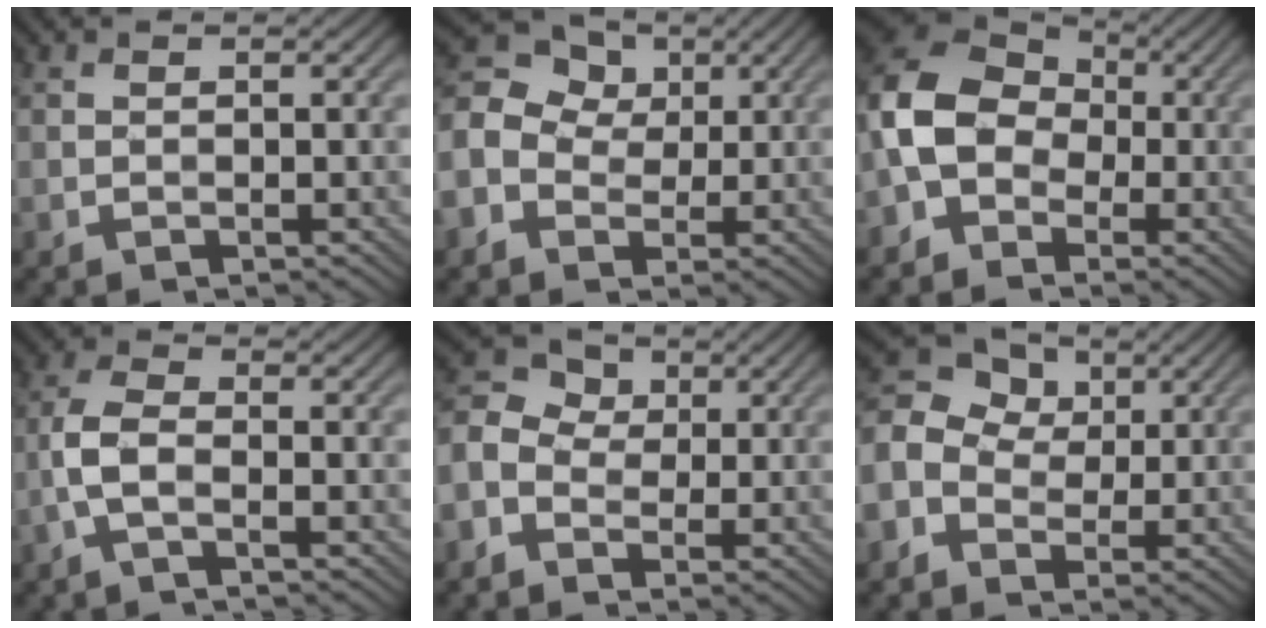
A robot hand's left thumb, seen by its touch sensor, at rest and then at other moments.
{"total": 12.3, "force": [0.2, 10.5, 6.4], "torque": [-0.183, 0.027, -0.022]}
{"total": 10.5, "force": [-1.9, 8.2, 6.4], "torque": [-0.148, -0.004, -0.050]}
{"total": 4.0, "force": [-1.6, 1.4, 3.3], "torque": [-0.084, 0.011, -0.042]}
{"total": 6.9, "force": [-1.3, 5.5, 3.9], "torque": [-0.109, 0.010, -0.034]}
{"total": 12.3, "force": [-0.1, 10.4, 6.4], "torque": [-0.180, 0.026, -0.033]}